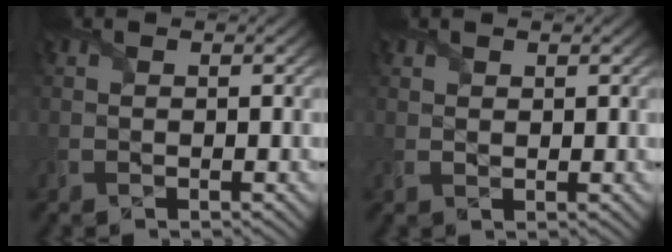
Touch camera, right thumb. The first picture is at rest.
{"total": 1.0, "force": [0.8, 0.6, 0.2], "torque": [-0.007, -0.001, 0.018]}